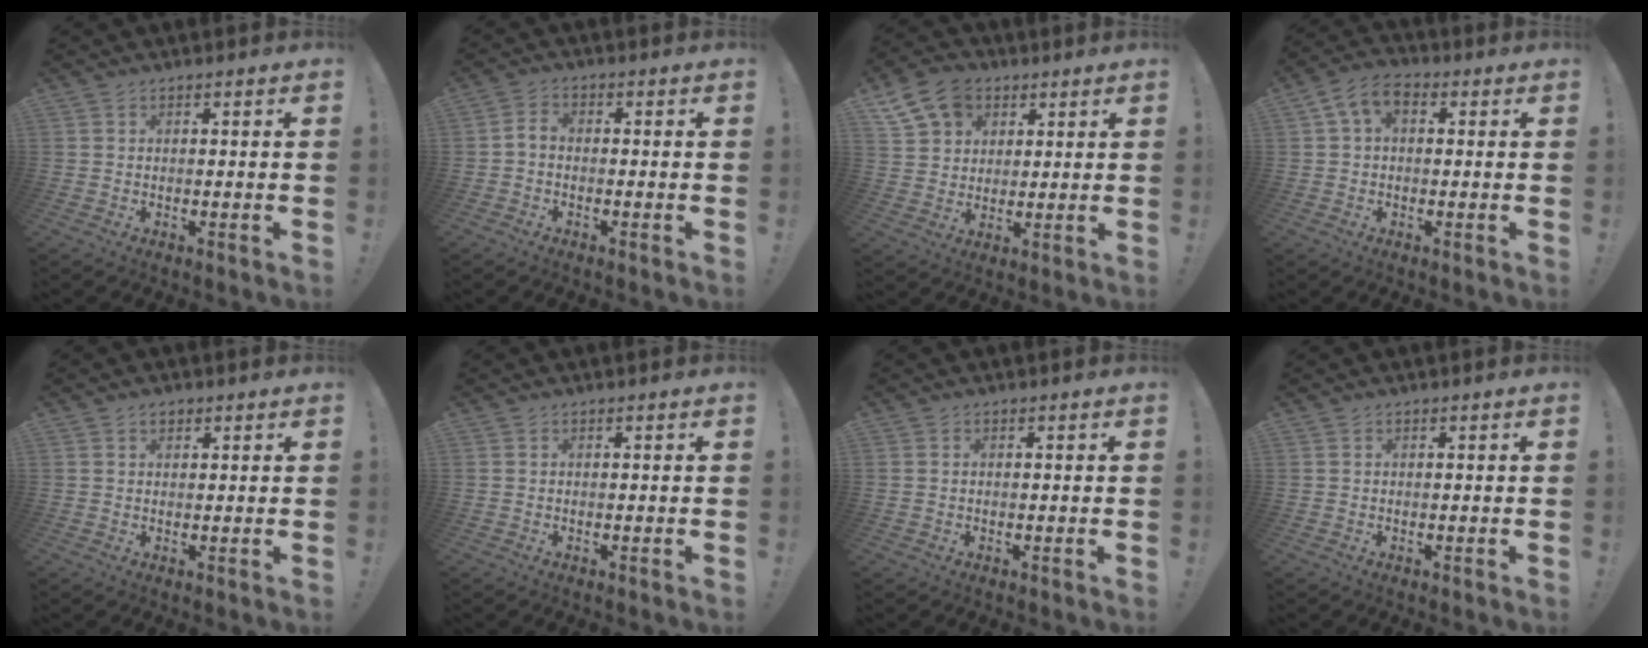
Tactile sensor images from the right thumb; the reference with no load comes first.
{"total": 2.4, "force": [-1.4, 1.3, 1.4], "torque": [-0.030, 0.006, -0.027]}
{"total": 12.5, "force": [6.2, 9.5, 5.1], "torque": [-0.078, -0.028, 0.125]}
{"total": 6.8, "force": [1.5, 4.4, 5.0], "torque": [-0.088, 0.006, 0.034]}
{"total": 1.8, "force": [1.0, 1.3, 0.7], "torque": [-0.001, -0.003, 0.017]}
{"total": 0.0}
{"total": 0.6, "force": [-0.1, 0.5, 0.1], "torque": [-0.005, 0.004, -0.001]}
{"total": 0.0}